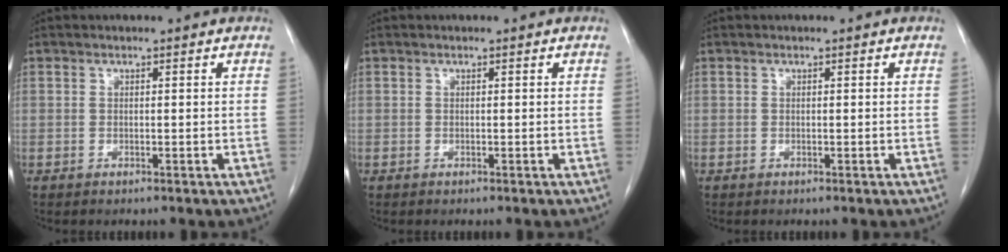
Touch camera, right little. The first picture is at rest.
{"total": 0.0}
{"total": 0.0}